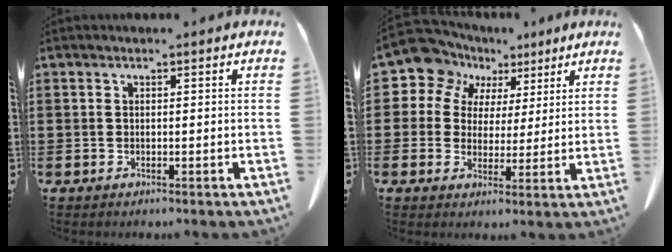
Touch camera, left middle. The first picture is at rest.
{"total": 8.9, "force": [6.0, 6.4, 1.7], "torque": [-0.093, -0.025, 0.110]}